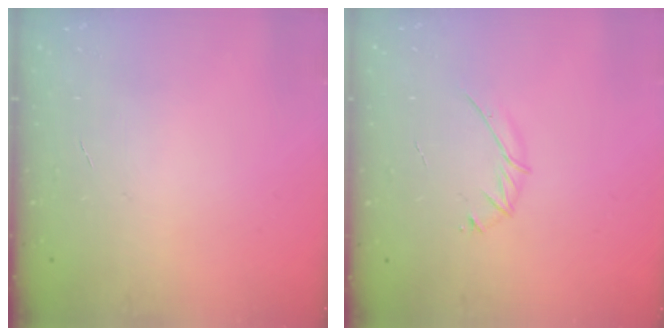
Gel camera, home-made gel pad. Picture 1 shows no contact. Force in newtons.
{"total": 3.5, "press": 3.4, "slide": 0.9}